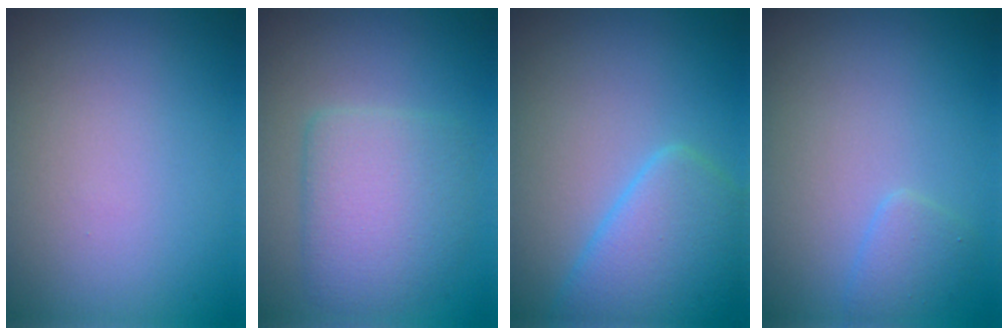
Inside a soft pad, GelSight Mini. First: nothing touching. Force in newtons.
{"total": 4.4, "press": 4.4, "slide": 0.2}
{"total": 5.0, "press": 5.0, "slide": 0.3}
{"total": 1.4, "press": 1.4, "slide": 0.1}